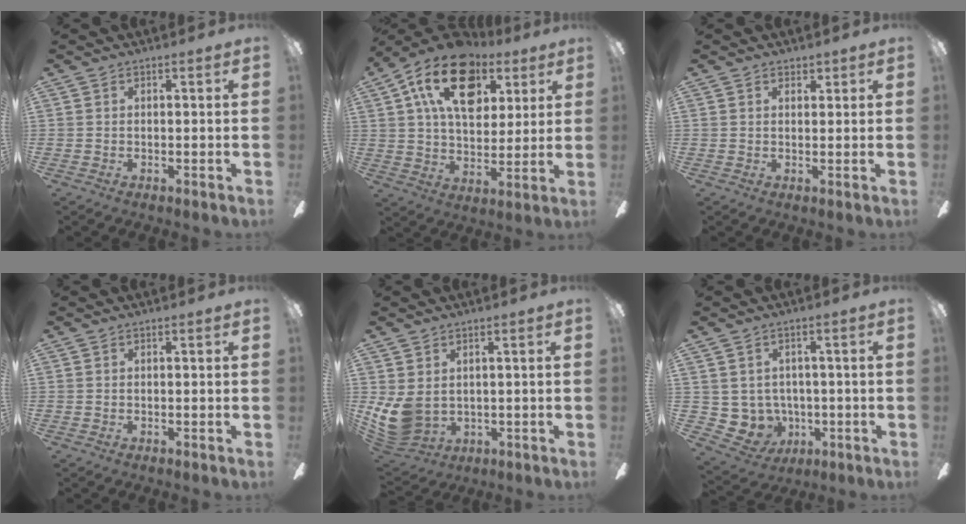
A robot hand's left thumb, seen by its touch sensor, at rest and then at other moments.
{"total": 18.5, "force": [9.0, 11.4, 11.5], "torque": [-0.188, -0.016, 0.158]}
{"total": 1.5, "force": [1.1, 1.0, 0.4], "torque": [-0.001, -0.001, 0.019]}
{"total": 0.0}
{"total": 8.0, "force": [-0.1, 5.9, 5.3], "torque": [-0.131, -0.009, 0.002]}
{"total": 5.3, "force": [0.6, 5.2, 0.7], "torque": [-0.055, -0.014, 0.017]}